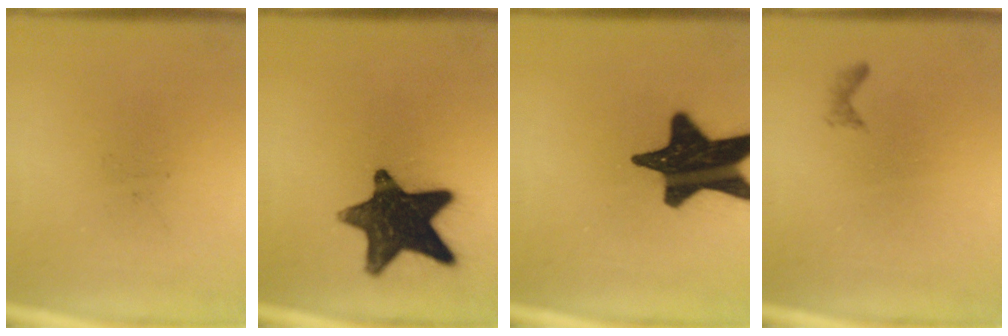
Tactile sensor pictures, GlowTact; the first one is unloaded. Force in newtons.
{"total": 15.4}
{"total": 19.6}
{"total": 0.6}